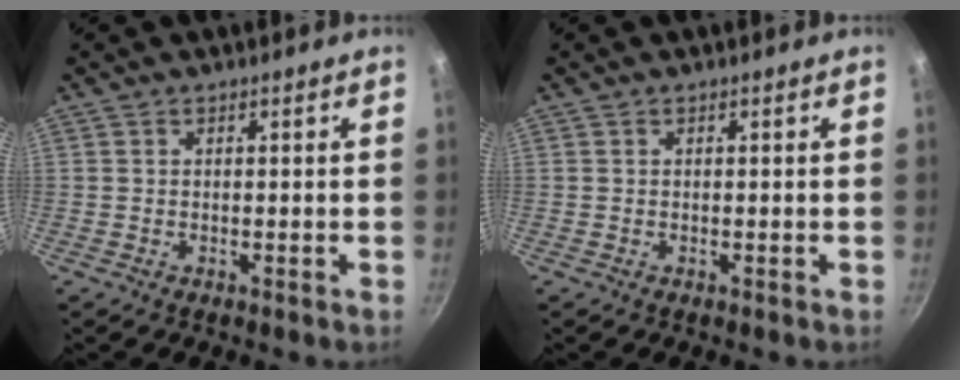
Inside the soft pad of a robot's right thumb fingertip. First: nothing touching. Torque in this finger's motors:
{"motor_torque": [-0.01, -0.01, -0.27, 0.28, 0.00]}